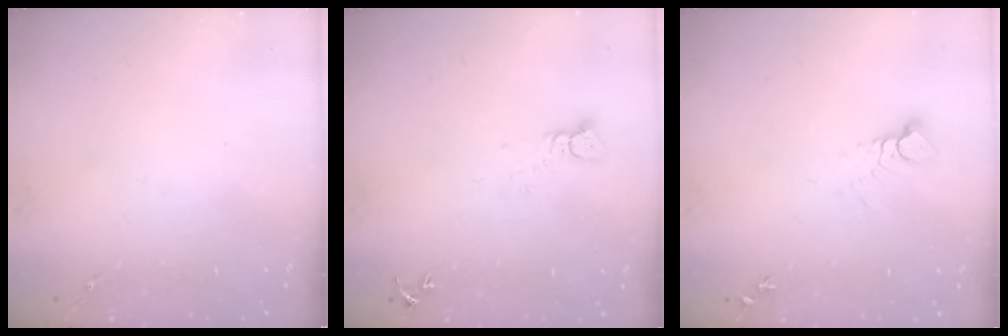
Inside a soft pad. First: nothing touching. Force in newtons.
{"total": 2.6, "press": 2.6, "slide": 0.1}
{"total": 4.0, "press": 3.9, "slide": 0.4}